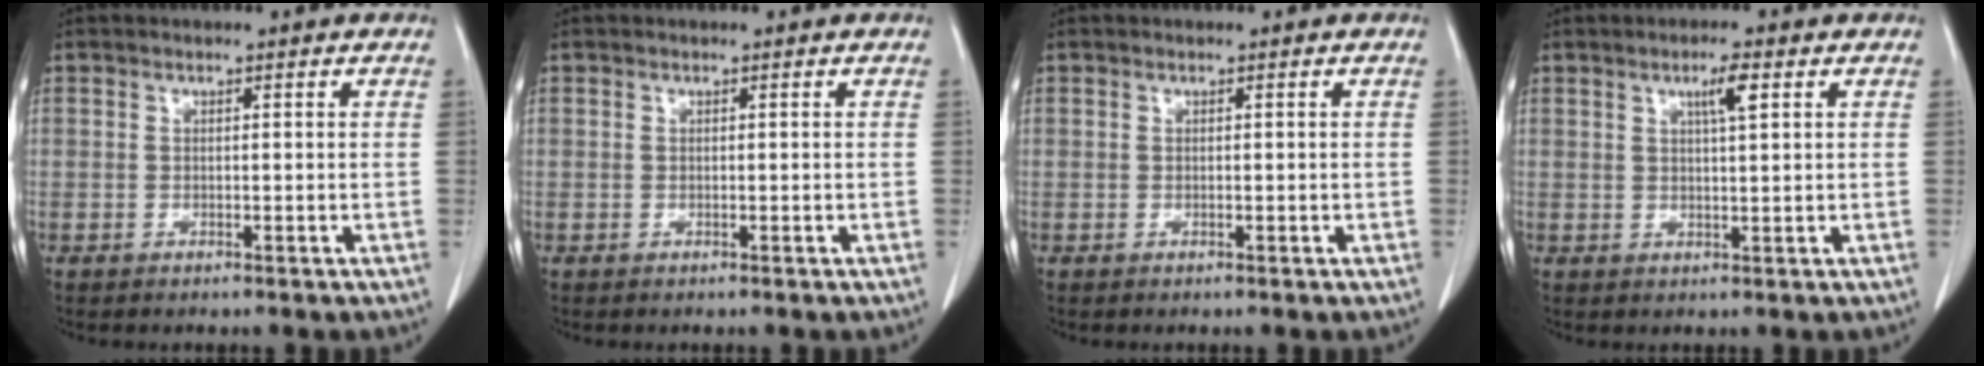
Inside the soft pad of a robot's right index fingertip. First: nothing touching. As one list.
[{"total": 0.0}, {"total": 0.0}, {"total": 3.3, "force": [1.5, 0.2, 2.9], "torque": [-0.050, 0.000, 0.024]}]